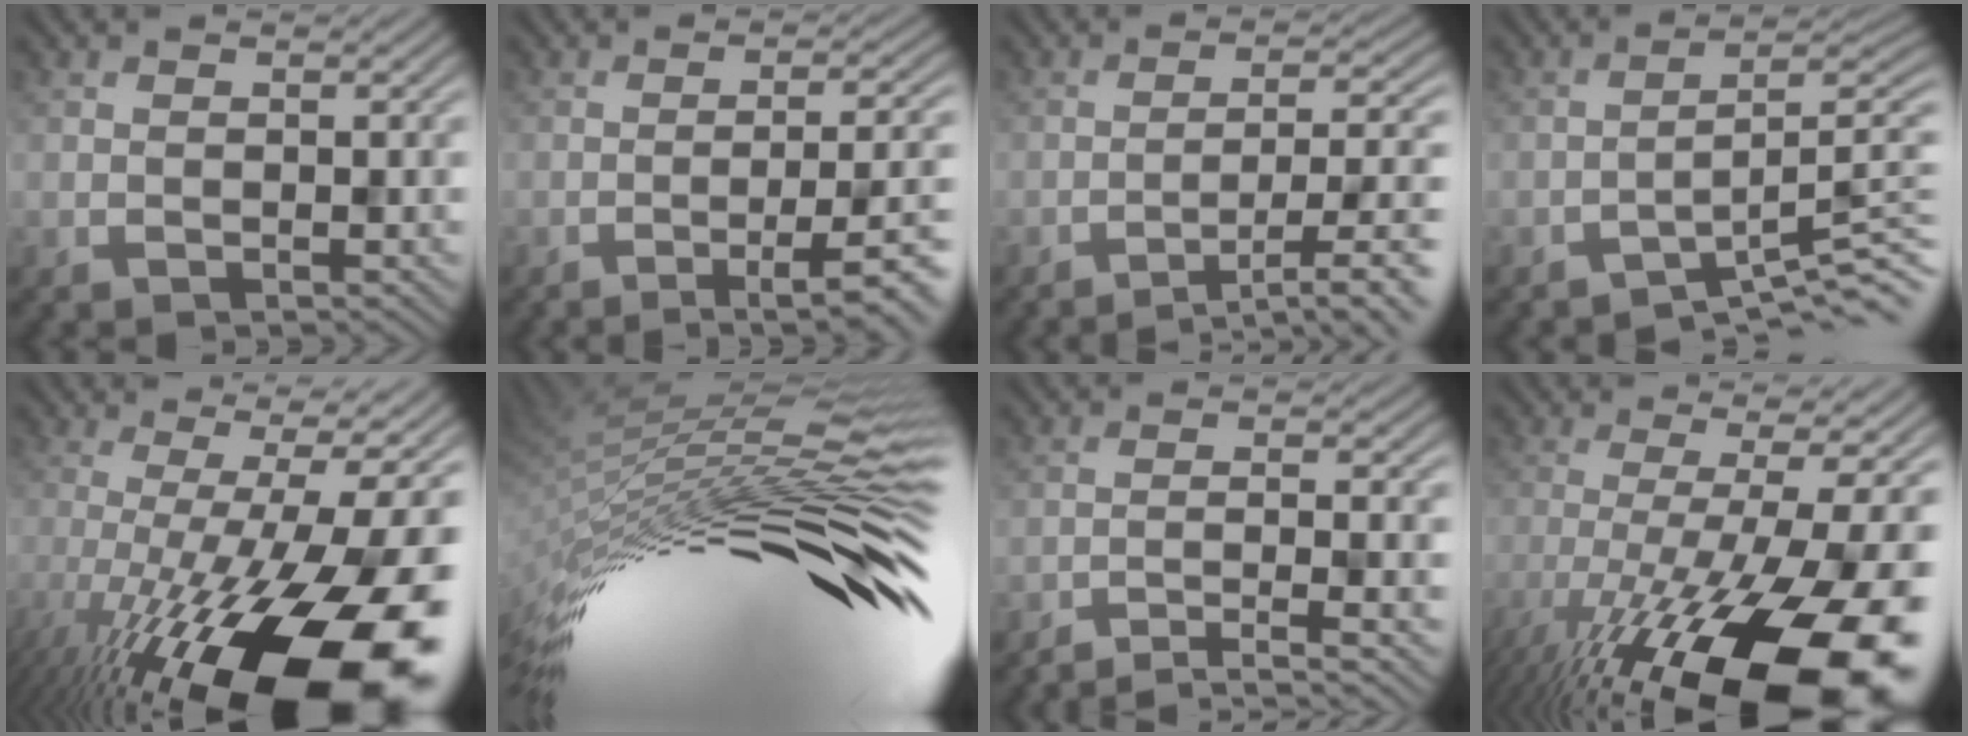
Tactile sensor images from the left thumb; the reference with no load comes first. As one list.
[{"total": 7.2, "force": [-3.4, 1.5, 6.2], "torque": [-0.096, -0.006, -0.044]}, {"total": 8.9, "force": [-6.0, 1.8, 6.3], "torque": [-0.092, 0.010, -0.075]}, {"total": 7.9, "force": [-5.9, 0.9, 5.2], "torque": [-0.065, 0.010, -0.087]}, {"total": 20.2, "force": [-7.5, 6.2, 17.6], "torque": [-0.263, -0.029, -0.112]}, {"total": 16.2, "force": [-1.1, 3.3, 15.9], "torque": [-0.286, 0.000, -0.014]}, {"total": 5.9, "force": [-5.1, 0.5, 3.0], "torque": [-0.047, 0.015, -0.080]}, {"total": 18.6, "force": [-8.5, 4.8, 15.9], "torque": [-0.256, -0.027, -0.137]}]